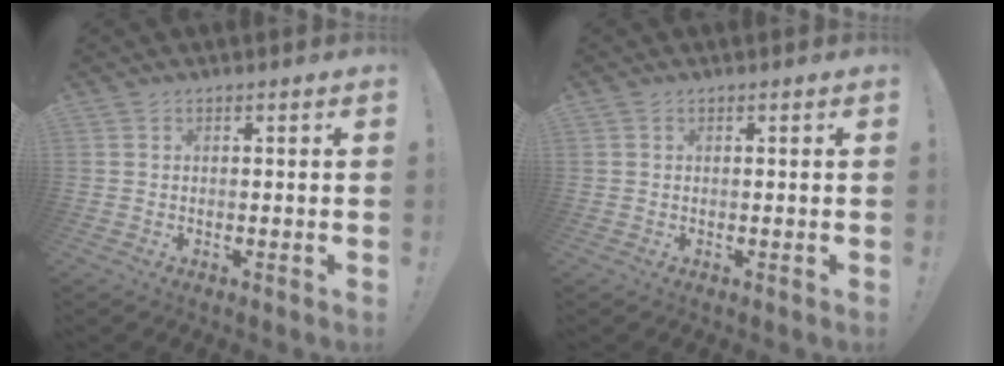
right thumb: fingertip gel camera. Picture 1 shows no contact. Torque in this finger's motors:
{"motor_torque": [-0.28, 0.51, 0.19, 0.08, 0.17]}